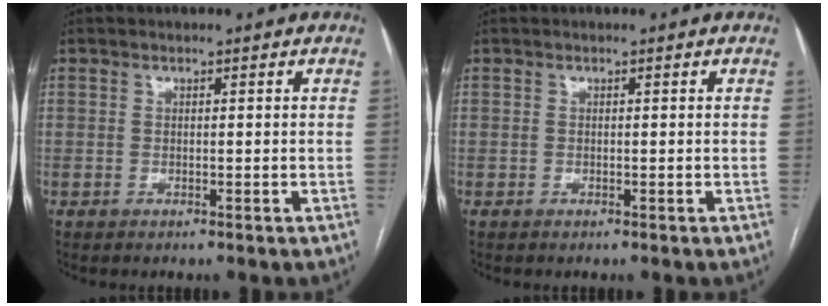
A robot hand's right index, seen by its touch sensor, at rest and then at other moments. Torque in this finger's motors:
{"motor_torque": [0.00, 0.00, 0.00, 0.00]}